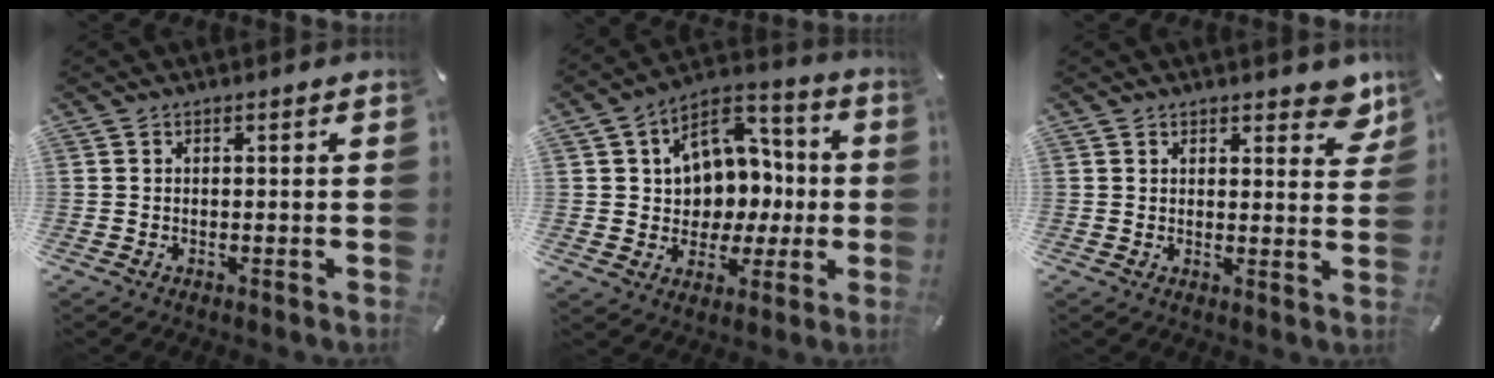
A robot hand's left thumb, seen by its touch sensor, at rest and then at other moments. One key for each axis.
{"total": 12.0, "fx": 1.3, "fy": 11.0, "fz": 4.6, "tx": -0.059, "ty": -0.008, "tz": 0.032}
{"total": 5.3, "fx": 3.8, "fy": 2.7, "fz": 2.6, "tx": -0.011, "ty": -0.026, "tz": 0.061}